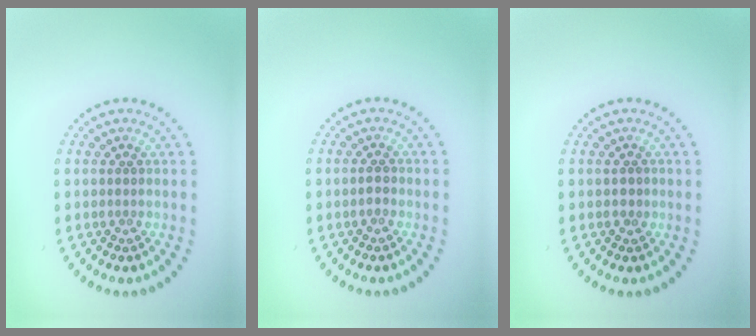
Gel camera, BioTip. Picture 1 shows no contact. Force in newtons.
{"total": 0.9, "press": 0.9, "slide": 0.1}
{"total": 0.9, "press": 0.8, "slide": 0.2}